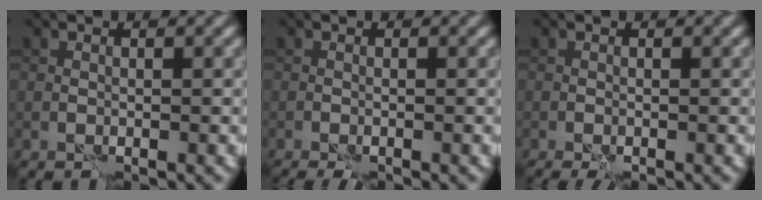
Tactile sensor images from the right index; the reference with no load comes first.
{"total": 1.7, "force": [-1.3, 0.2, 1.0], "torque": [-0.018, -0.003, -0.021]}
{"total": 1.6, "force": [-1.2, 0.2, 1.1], "torque": [-0.017, -0.003, -0.019]}